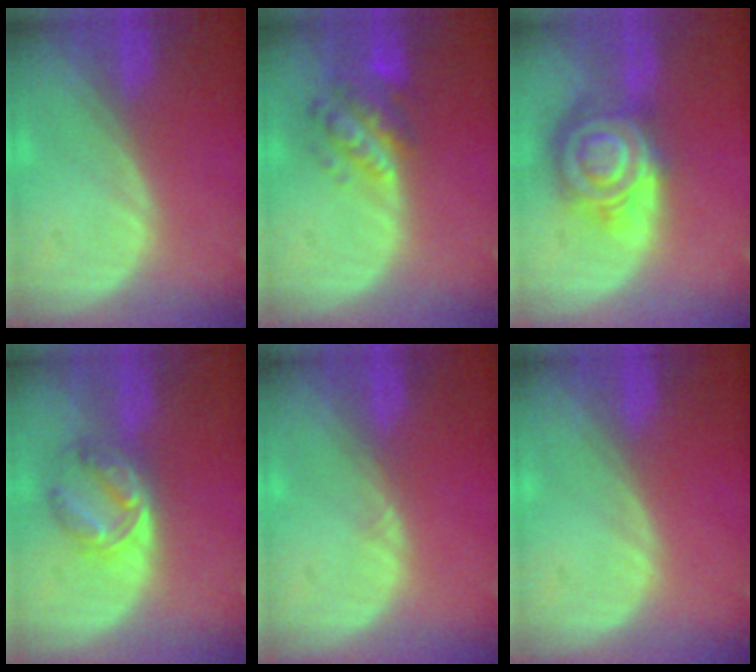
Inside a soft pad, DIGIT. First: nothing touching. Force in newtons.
{"total": 6.2, "press": 6.0, "slide": 1.5}
{"total": 9.1, "press": 9.1, "slide": 0.5}
{"total": 5.8, "press": 5.5, "slide": 1.7}
{"total": 0.5, "press": 0.5, "slide": 0.1}
{"total": 0.0}